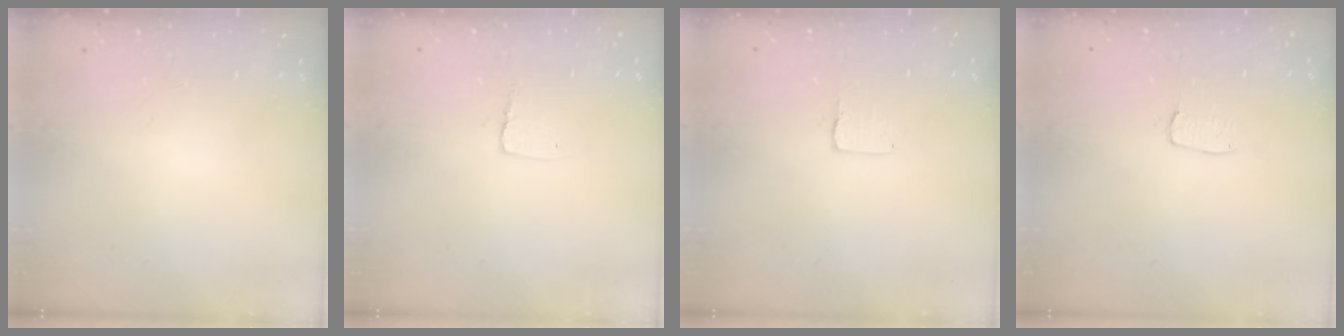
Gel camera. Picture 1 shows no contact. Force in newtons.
{"total": 3.6, "press": 3.6, "slide": 0.3}
{"total": 2.0, "press": 2.0, "slide": 0.1}
{"total": 3.5, "press": 3.4, "slide": 0.2}